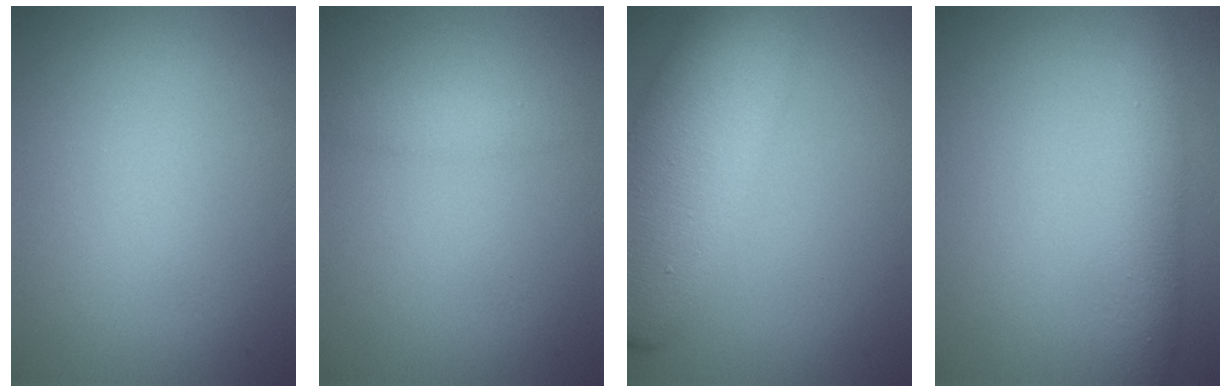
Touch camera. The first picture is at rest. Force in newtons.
{"total": 1.3, "press": 1.3, "slide": 0.0}
{"total": 13.1, "press": 13.0, "slide": 0.7}
{"total": 2.8, "press": 2.8, "slide": 0.0}